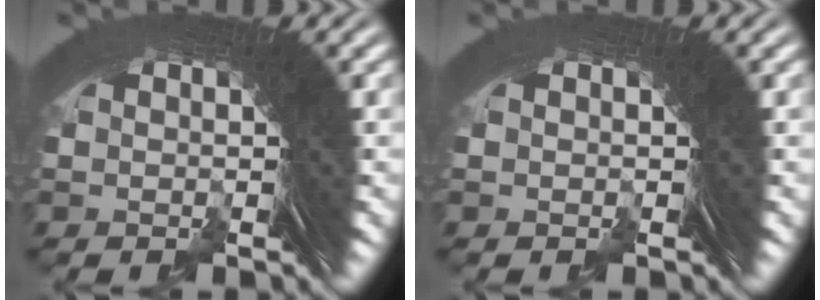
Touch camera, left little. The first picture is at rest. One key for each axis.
{"total": 0.0}